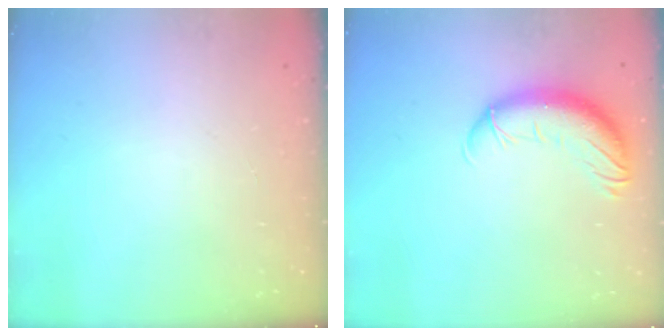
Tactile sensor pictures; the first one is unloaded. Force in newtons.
{"total": 12.5, "press": 12.0, "slide": 3.5}